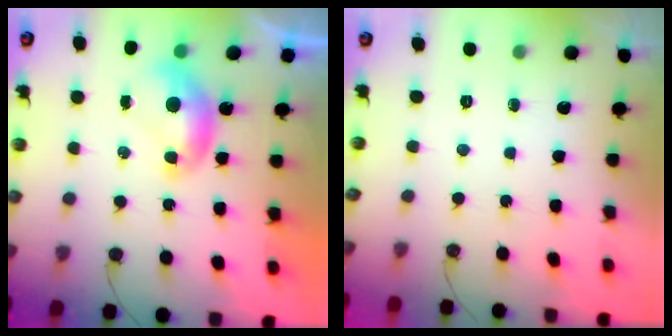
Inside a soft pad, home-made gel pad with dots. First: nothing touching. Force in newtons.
{"total": 0.0}